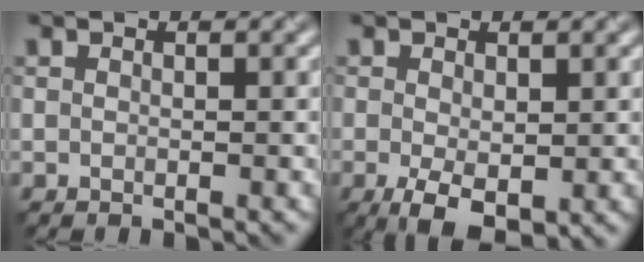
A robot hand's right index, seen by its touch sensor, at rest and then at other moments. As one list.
[{"total": 4.2, "force": [-1.0, 2.0, 3.5], "torque": [-0.069, -0.013, -0.014]}]